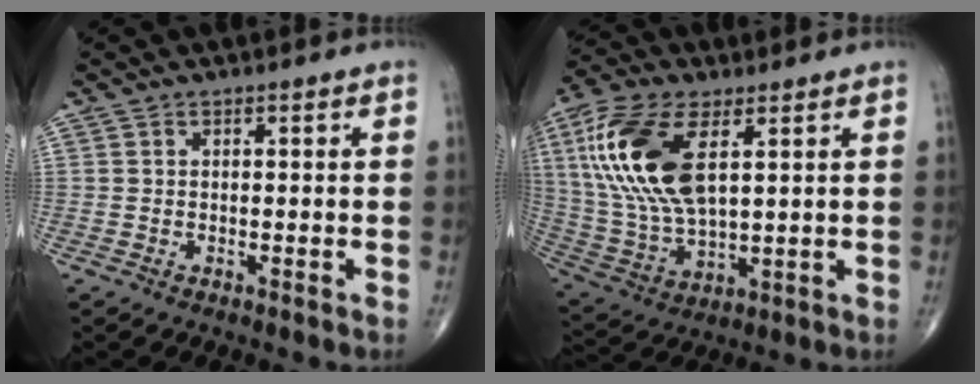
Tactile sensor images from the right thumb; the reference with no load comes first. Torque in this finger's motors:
{"motor_torque": [-0.69, 1.65, 0.52, -0.21, 0.42]}